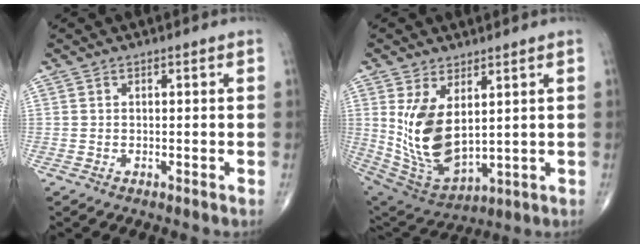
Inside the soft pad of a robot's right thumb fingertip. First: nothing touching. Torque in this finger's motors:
{"motor_torque": [-0.37, 0.97, 1.40, 0.38, 0.17]}